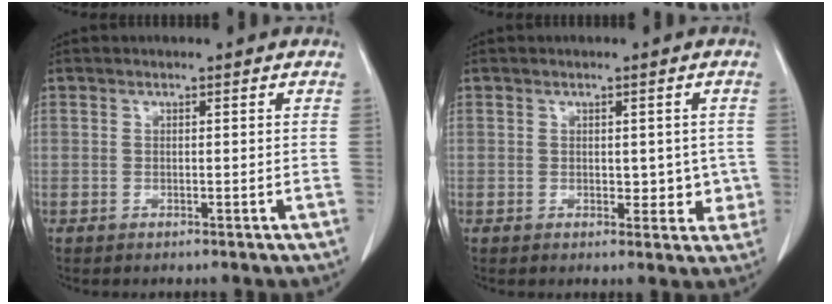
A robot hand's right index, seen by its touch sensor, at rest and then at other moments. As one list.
[{"total": 3.9, "force": [-0.1, 2.4, 3.1], "torque": [-0.027, 0.001, 0.004]}]